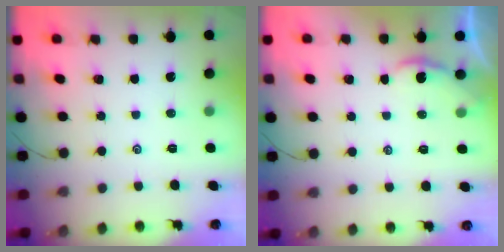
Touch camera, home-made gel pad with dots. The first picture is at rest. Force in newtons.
{"total": 0.9, "press": 0.9, "slide": 0.1}